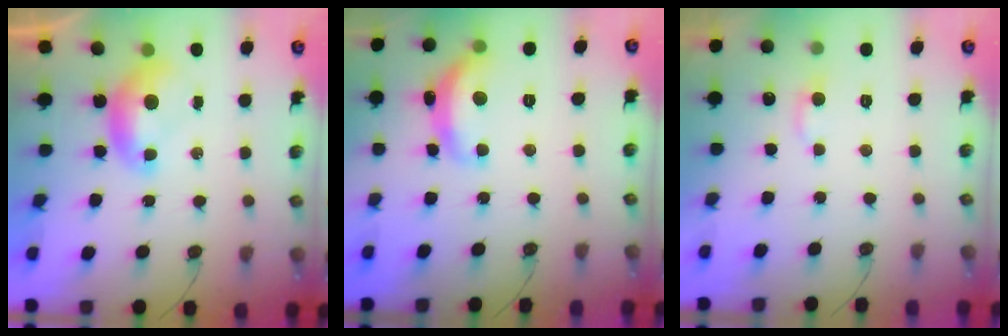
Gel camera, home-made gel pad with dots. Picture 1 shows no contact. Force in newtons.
{"total": 7.5, "press": 7.4, "slide": 0.8}
{"total": 2.4, "press": 2.4, "slide": 0.4}